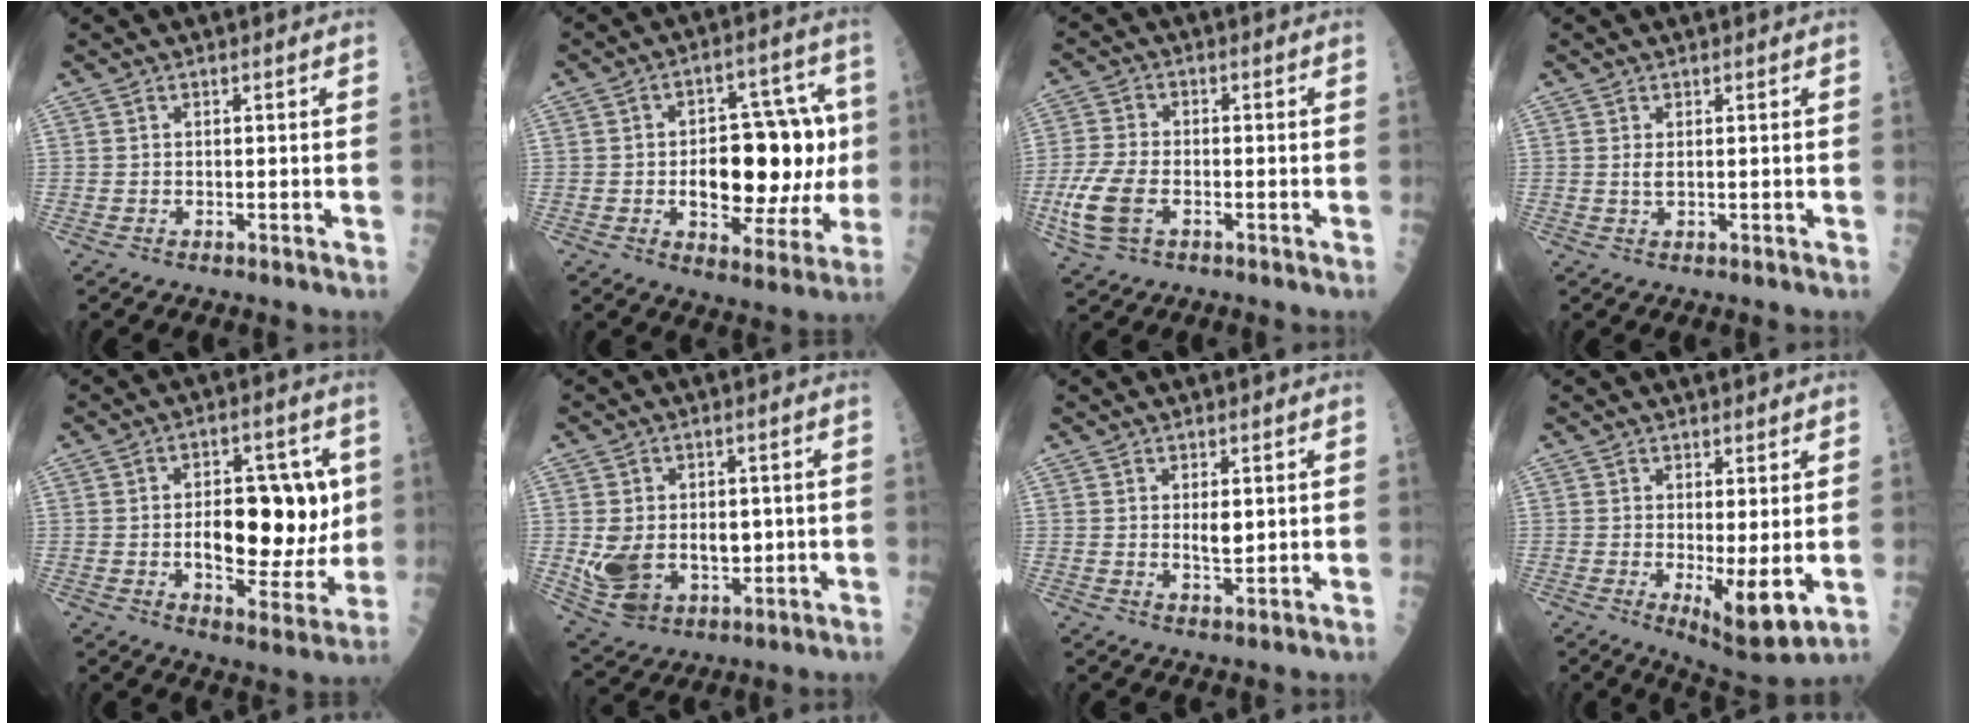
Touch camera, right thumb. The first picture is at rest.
{"total": 20.0, "force": [-0.5, 10.8, 16.8], "torque": [-0.193, 0.028, 0.006]}
{"total": 9.4, "force": [-2.9, 5.3, 7.3], "torque": [-0.168, 0.005, -0.056]}
{"total": 1.2, "force": [0.3, 0.4, 1.0], "torque": [-0.021, -0.003, 0.008]}
{"total": 16.2, "force": [0.8, 8.5, 13.8], "torque": [-0.154, 0.003, 0.021]}
{"total": 13.4, "force": [-0.7, 9.5, 9.4], "torque": [-0.145, -0.004, 0.015]}
{"total": 3.1, "force": [0.6, 1.3, 2.8], "torque": [-0.041, -0.009, 0.014]}
{"total": 7.9, "force": [-0.9, 2.3, 7.5], "torque": [-0.110, -0.023, -0.006]}